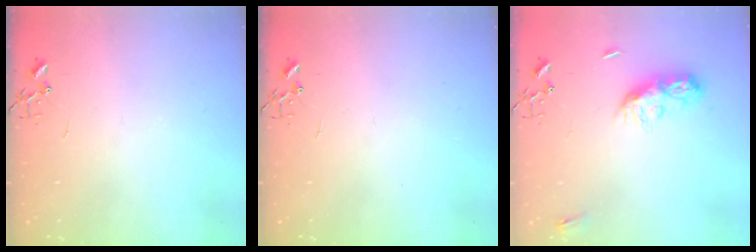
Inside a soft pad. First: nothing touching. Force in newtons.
{"total": 0.0}
{"total": 8.7, "press": 8.7, "slide": 0.4}